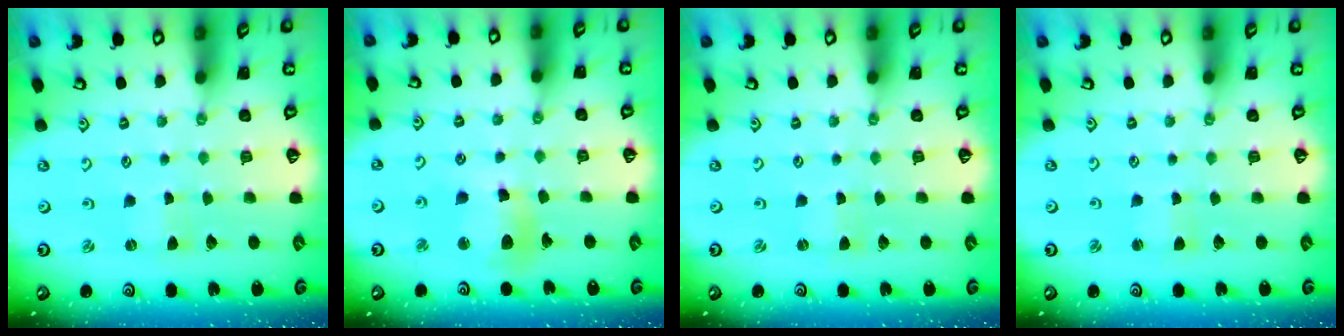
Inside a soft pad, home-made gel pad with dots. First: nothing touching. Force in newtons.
{"total": 11.6, "press": 11.3, "slide": 2.2}
{"total": 0.5, "press": 0.5, "slide": 0.1}
{"total": 1.9, "press": 1.9, "slide": 0.3}